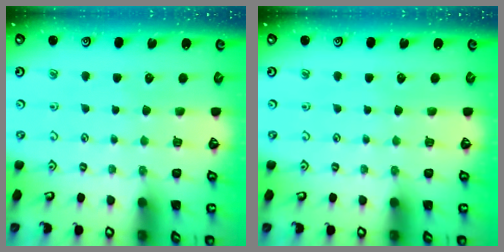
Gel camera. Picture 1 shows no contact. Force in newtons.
{"total": 0.0}